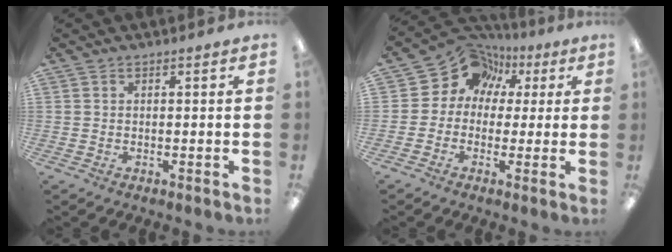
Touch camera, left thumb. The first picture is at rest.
{"total": 11.7, "force": [5.4, 9.4, 4.4], "torque": [-0.083, -0.023, 0.106]}